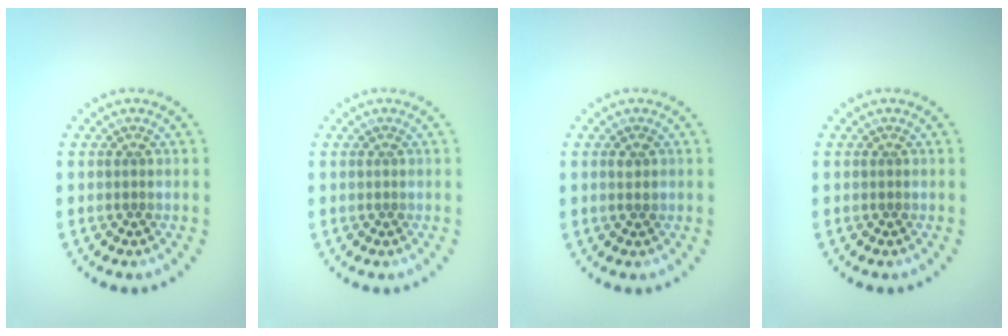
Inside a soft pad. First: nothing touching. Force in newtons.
{"total": 0.0}
{"total": 0.9, "press": 0.9, "slide": 0.1}
{"total": 0.0}